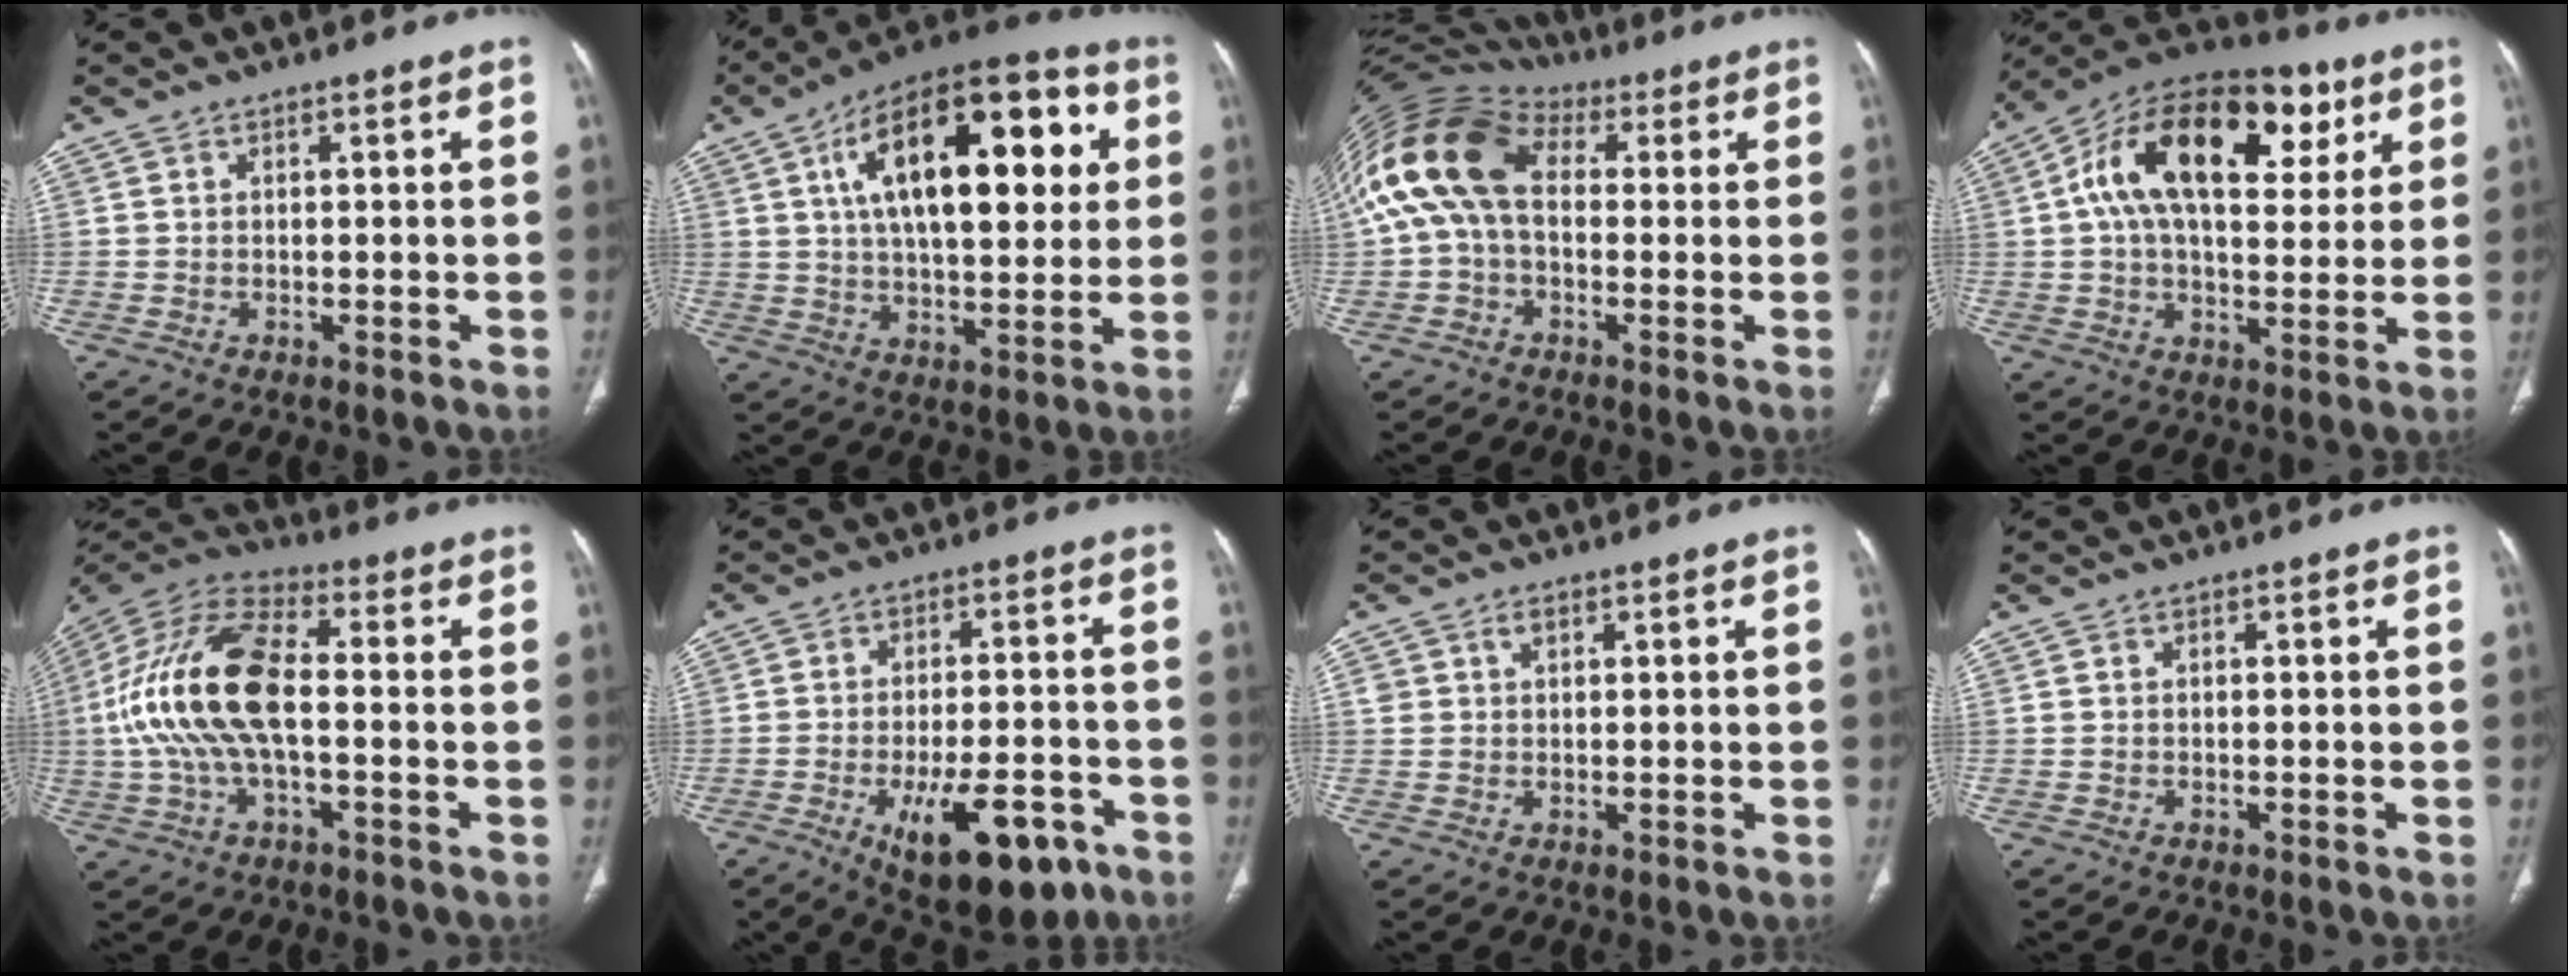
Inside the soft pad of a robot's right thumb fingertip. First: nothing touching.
{"total": 25.8, "force": [7.0, 11.8, 21.8], "torque": [-0.314, 0.012, 0.101]}
{"total": 16.3, "force": [2.3, 10.6, 12.2], "torque": [-0.245, 0.048, 0.035]}
{"total": 24.3, "force": [8.0, 13.5, 18.6], "torque": [-0.287, 0.023, 0.121]}
{"total": 19.1, "force": [-0.8, 8.8, 17.0], "torque": [-0.359, 0.032, -0.017]}
{"total": 15.6, "force": [-7.6, 6.8, 11.8], "torque": [-0.157, 0.026, -0.098]}
{"total": 1.9, "force": [0.9, 1.3, 1.0], "torque": [-0.011, -0.003, 0.017]}
{"total": 0.0}